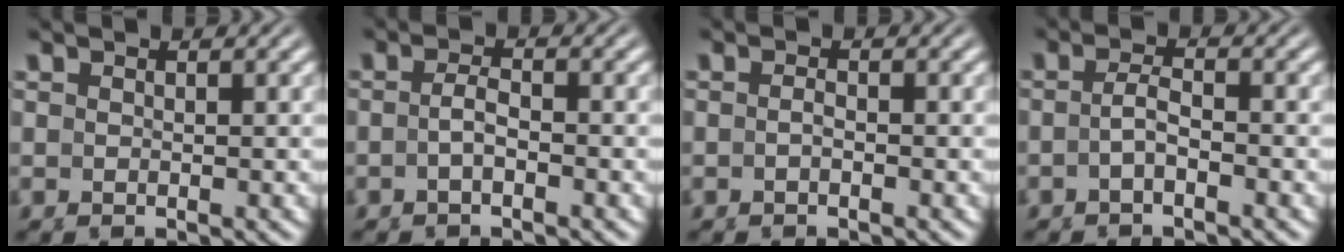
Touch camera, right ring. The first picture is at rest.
{"total": 1.5, "force": [-0.8, -0.1, 1.3], "torque": [-0.028, -0.005, -0.013]}
{"total": 1.1, "force": [-0.5, 0.4, 0.9], "torque": [-0.015, 0.004, -0.013]}
{"total": 1.7, "force": [-1.1, -0.1, 1.4], "torque": [-0.027, -0.004, -0.019]}